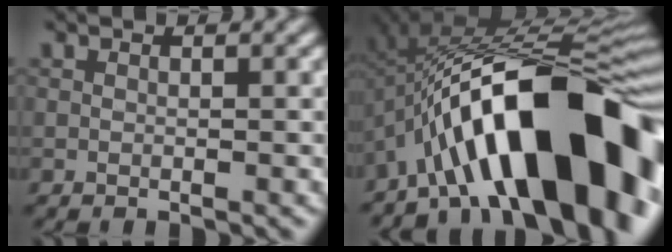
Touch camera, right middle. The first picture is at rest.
{"total": 16.6, "force": [-6.8, 6.0, 13.9], "torque": [-0.180, 0.057, -0.118]}